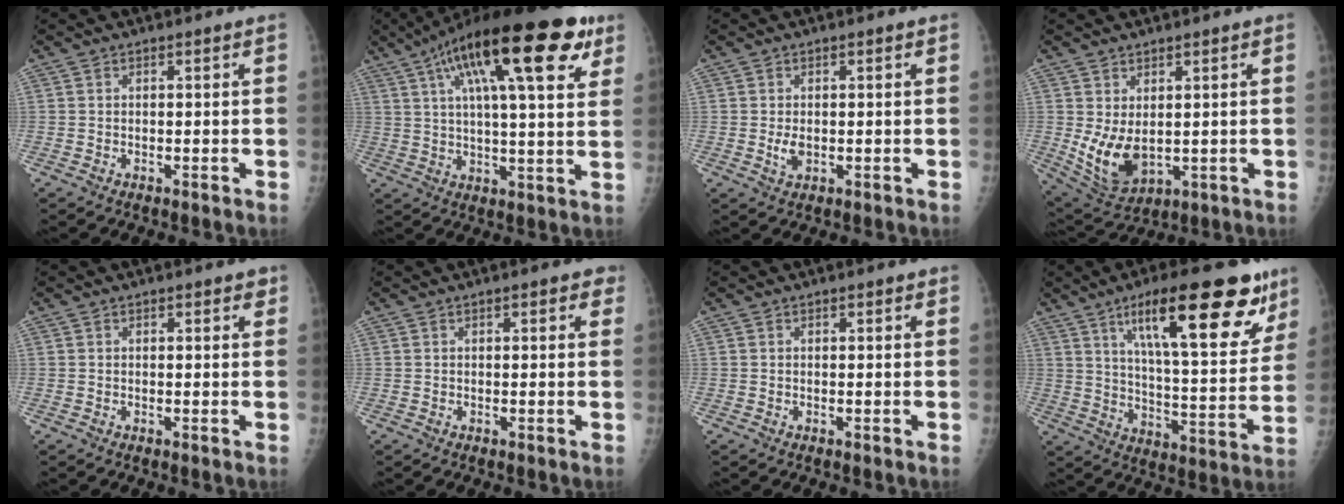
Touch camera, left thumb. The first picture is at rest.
{"total": 24.9, "force": [11.8, 7.0, 20.8], "torque": [-0.316, 0.010, 0.178]}
{"total": 2.3, "force": [-0.2, 1.5, 1.8], "torque": [-0.032, -0.005, 0.001]}
{"total": 8.7, "force": [0.5, 5.3, 6.9], "torque": [-0.117, -0.021, 0.032]}
{"total": 1.4, "force": [0.9, 0.7, 0.8], "torque": [0.003, -0.002, 0.007]}
{"total": 2.8, "force": [1.4, 1.2, 2.0], "torque": [-0.013, 0.000, 0.012]}
{"total": 0.6, "force": [0.4, 0.3, 0.4], "torque": [-0.001, -0.001, 0.003]}
{"total": 24.5, "force": [13.5, 7.3, 19.0], "torque": [-0.248, -0.042, 0.212]}